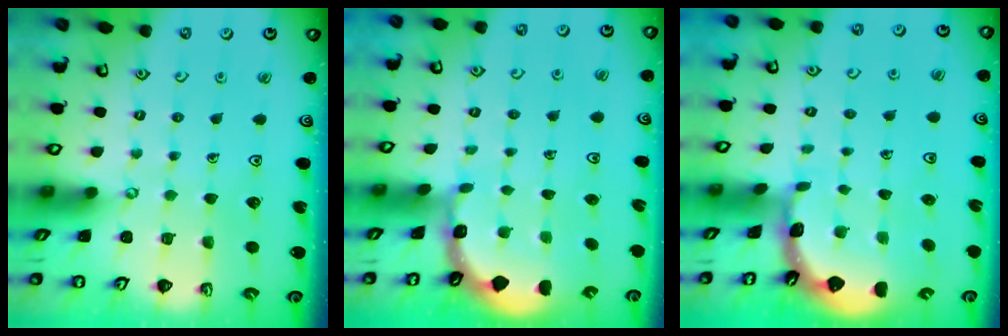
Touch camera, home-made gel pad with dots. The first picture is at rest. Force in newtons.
{"total": 1.6, "press": 1.5, "slide": 0.2}
{"total": 1.5, "press": 1.5, "slide": 0.1}